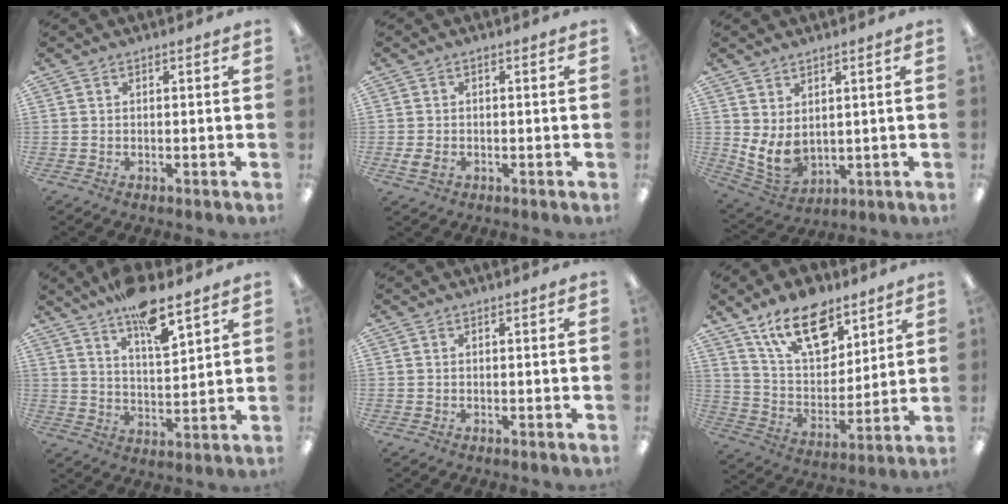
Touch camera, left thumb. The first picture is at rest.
{"total": 2.9, "force": [-1.0, 1.9, 2.0], "torque": [-0.045, 0.000, -0.020]}
{"total": 7.5, "force": [1.4, 5.3, 5.2], "torque": [-0.118, -0.017, 0.032]}
{"total": 10.8, "force": [8.2, 2.9, 6.4], "torque": [-0.106, -0.046, 0.142]}
{"total": 0.0}
{"total": 17.2, "force": [11.4, 8.8, 9.4], "torque": [-0.157, -0.054, 0.204]}